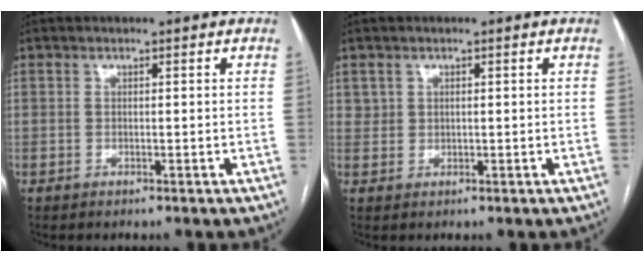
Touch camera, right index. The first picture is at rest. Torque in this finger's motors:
{"motor_torque": [-1.30, 0.75, -0.14, -0.08]}